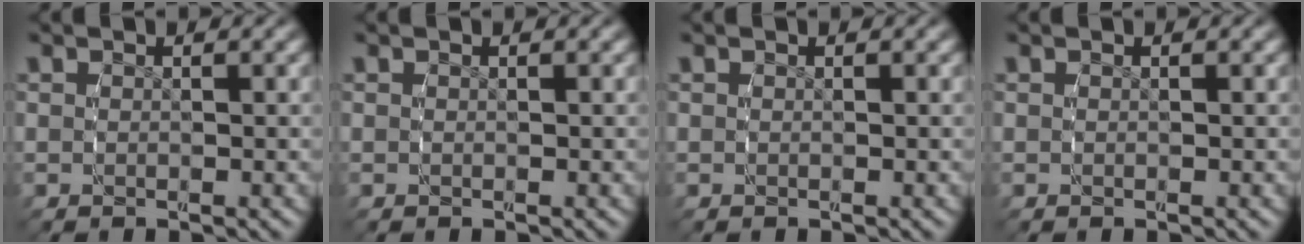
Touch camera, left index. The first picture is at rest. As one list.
[{"total": 0.0}, {"total": 0.0}, {"total": 0.0}]